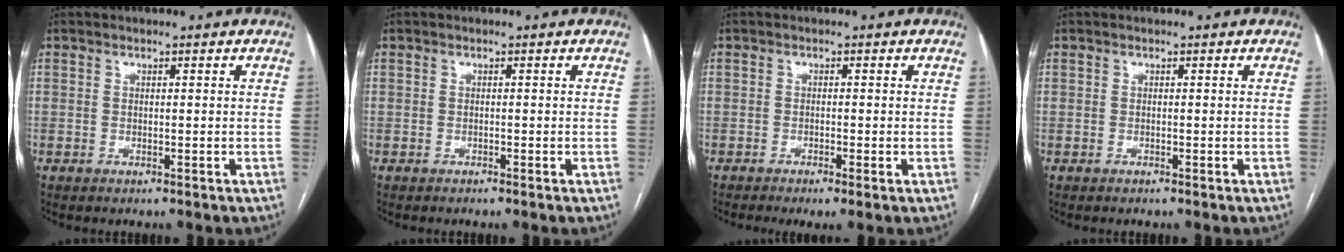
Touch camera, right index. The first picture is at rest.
{"total": 0.0}
{"total": 3.1, "force": [-1.6, 0.5, 2.6], "torque": [-0.044, -0.009, -0.028]}
{"total": 0.0}